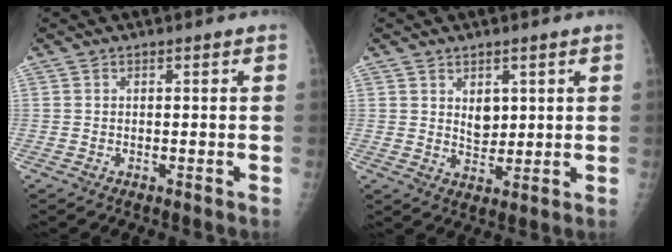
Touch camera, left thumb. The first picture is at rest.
{"total": 4.3, "force": [1.5, 2.8, 2.8], "torque": [-0.028, -0.016, 0.033]}